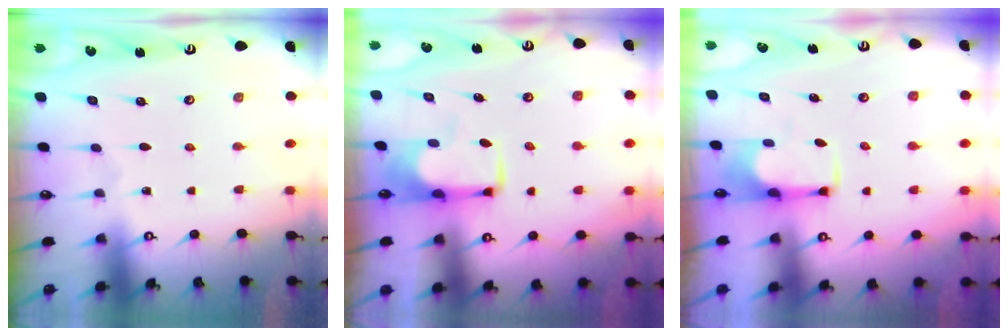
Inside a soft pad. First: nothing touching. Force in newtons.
{"total": 1.7, "press": 1.6, "slide": 0.4}
{"total": 2.6, "press": 2.4, "slide": 1.1}